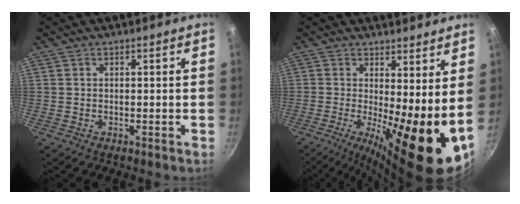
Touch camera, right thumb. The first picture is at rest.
{"total": 14.1, "force": [-0.4, 4.1, 13.4], "torque": [-0.191, -0.013, -0.006]}